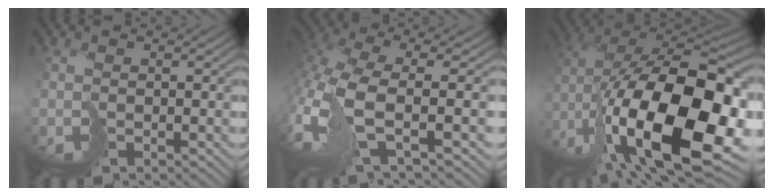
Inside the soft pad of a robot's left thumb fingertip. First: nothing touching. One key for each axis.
{"total": 10.1, "fx": -2.5, "fy": 3.0, "fz": 9.2, "tx": -0.221, "ty": -0.007, "tz": -0.064}
{"total": 19.9, "fx": -8.0, "fy": 9.3, "fz": 15.7, "tx": -0.283, "ty": -0.016, "tz": -0.123}